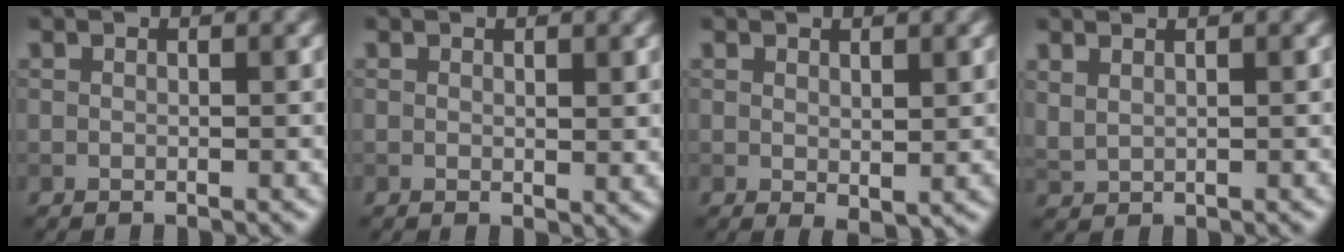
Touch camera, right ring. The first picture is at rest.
{"total": 1.0, "force": [0.5, 0.6, 0.6], "torque": [-0.006, -0.003, 0.011]}
{"total": 1.4, "force": [0.5, 0.7, 1.1], "torque": [-0.017, -0.006, 0.016]}
{"total": 1.3, "force": [1.1, 0.4, 0.5], "torque": [-0.015, -0.001, 0.027]}